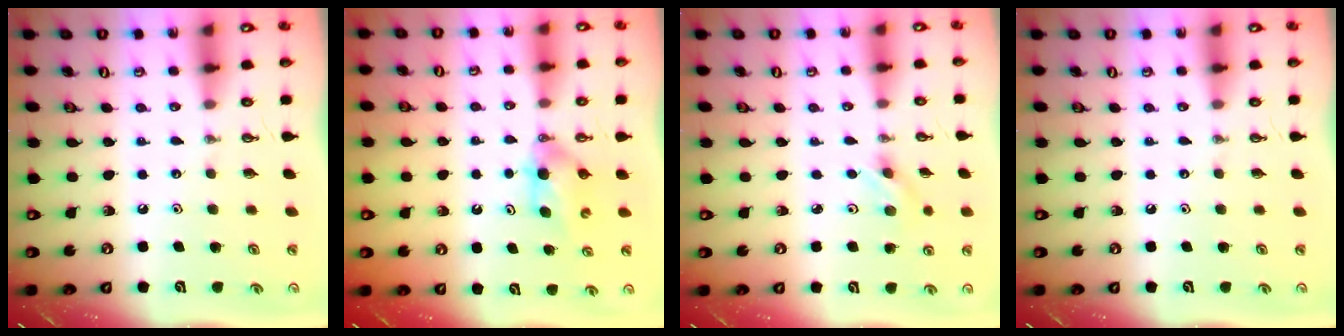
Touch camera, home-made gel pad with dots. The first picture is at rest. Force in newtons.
{"total": 4.4, "press": 4.3, "slide": 0.9}
{"total": 3.6, "press": 3.3, "slide": 1.4}
{"total": 0.0}